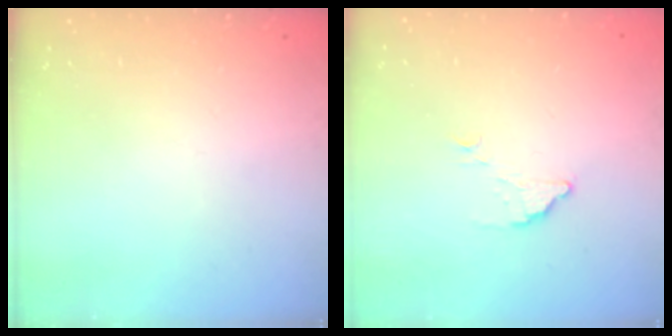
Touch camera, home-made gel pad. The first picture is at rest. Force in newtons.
{"total": 3.4, "press": 3.4, "slide": 0.1}